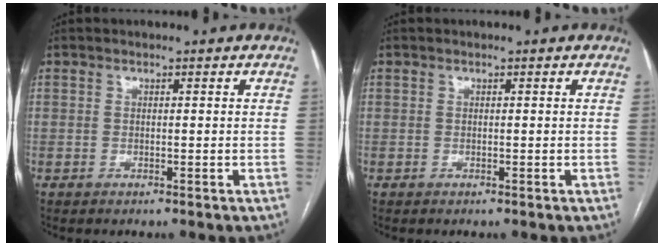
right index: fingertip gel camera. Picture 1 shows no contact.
{"total": 0.0}